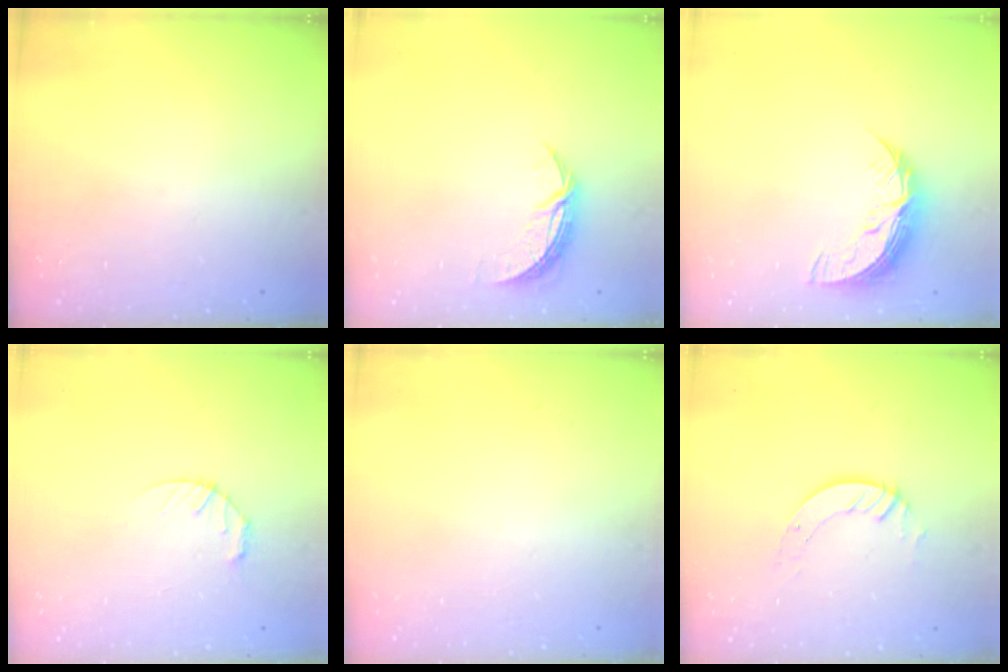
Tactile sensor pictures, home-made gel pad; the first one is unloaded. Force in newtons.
{"total": 6.7, "press": 6.7, "slide": 0.4}
{"total": 9.1, "press": 9.1, "slide": 0.4}
{"total": 3.1, "press": 3.1, "slide": 0.4}
{"total": 0.0}
{"total": 3.4, "press": 3.4, "slide": 0.1}